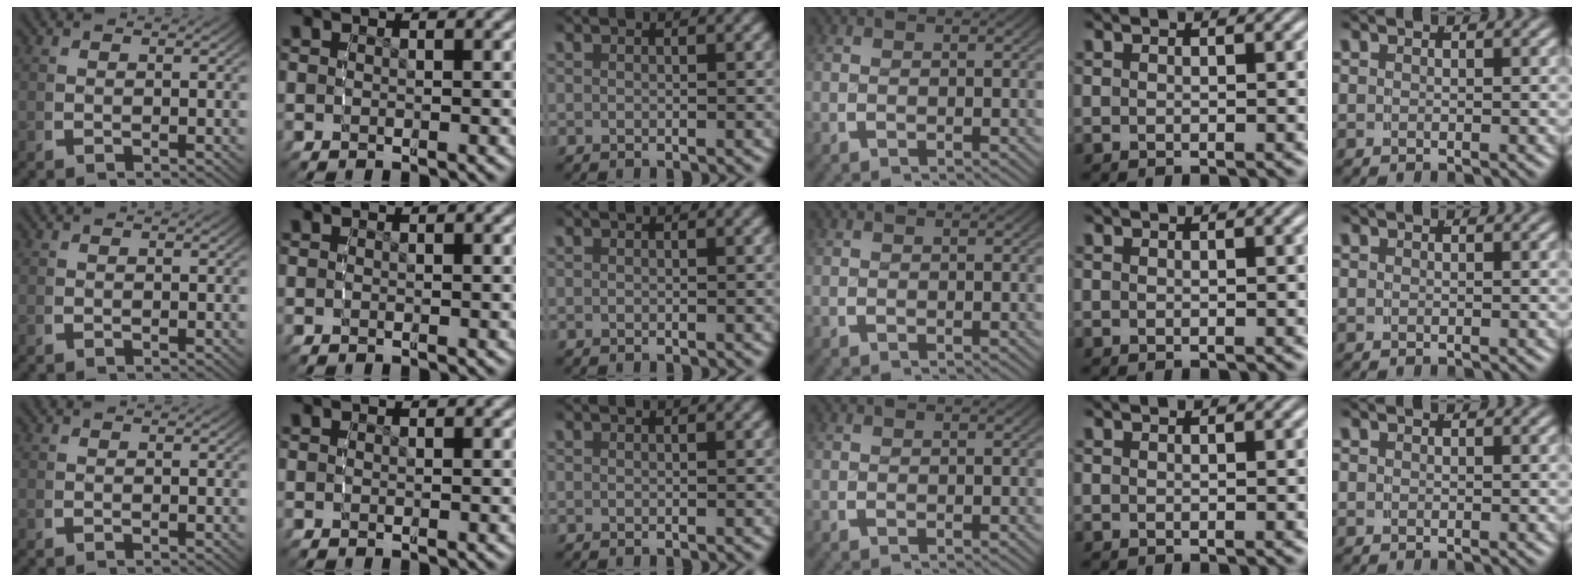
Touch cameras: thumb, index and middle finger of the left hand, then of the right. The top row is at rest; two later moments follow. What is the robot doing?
{"motion": "reach", "object": "shirt"}